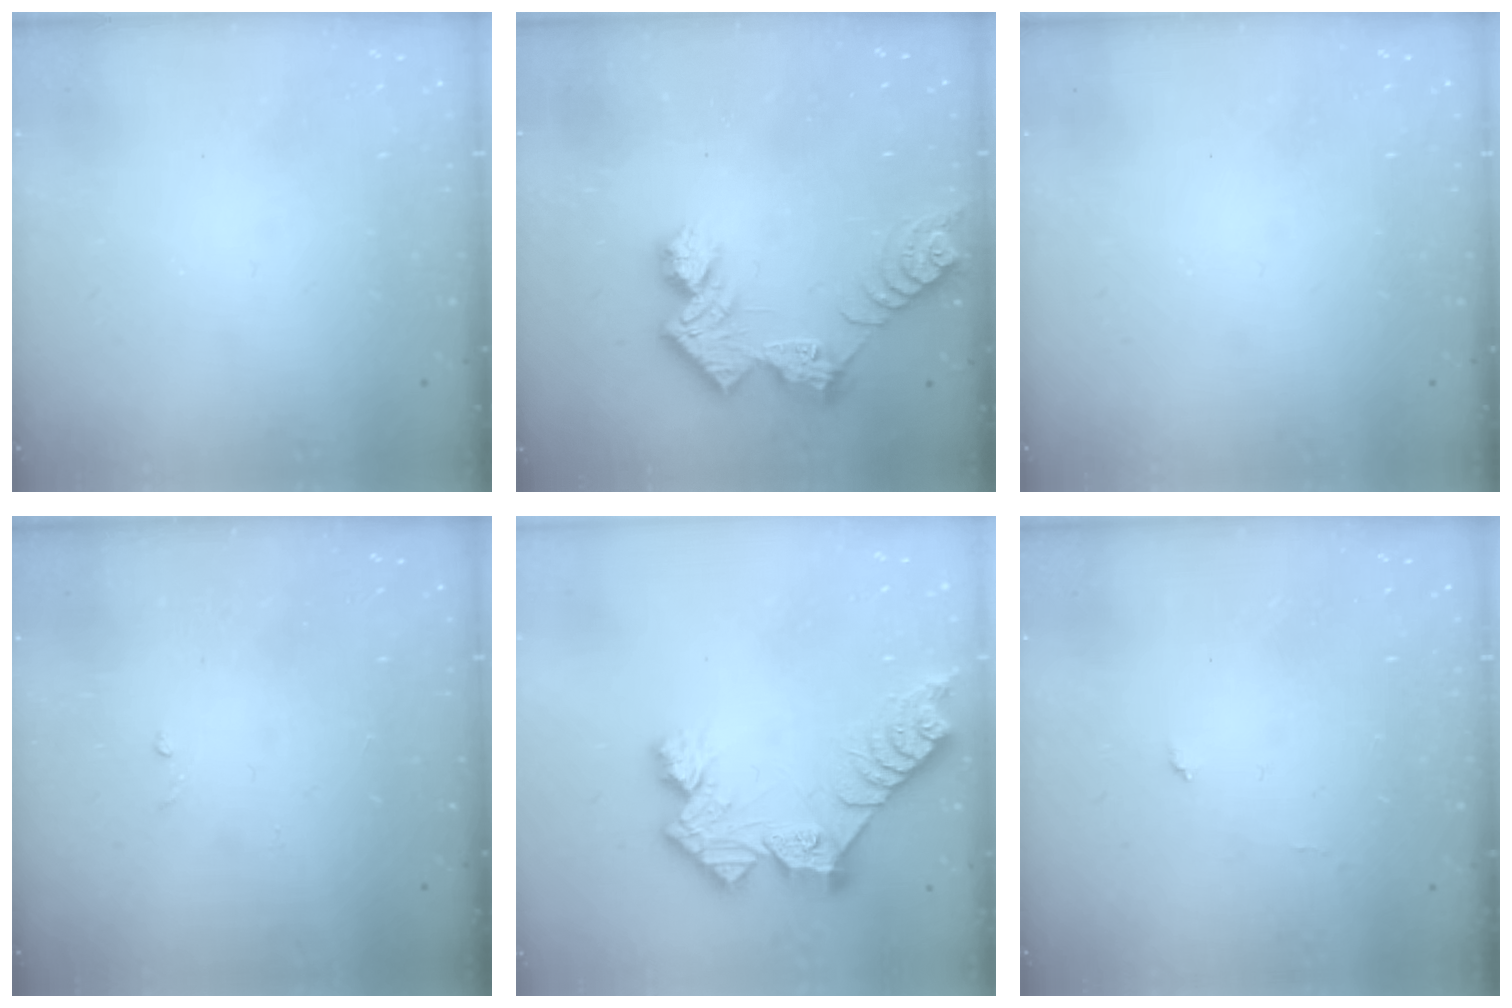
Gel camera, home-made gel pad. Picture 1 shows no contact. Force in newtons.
{"total": 10.9, "press": 10.9, "slide": 0.8}
{"total": 0.0}
{"total": 3.1, "press": 3.0, "slide": 0.4}
{"total": 12.3, "press": 12.3, "slide": 1.3}
{"total": 4.4, "press": 4.4, "slide": 0.5}